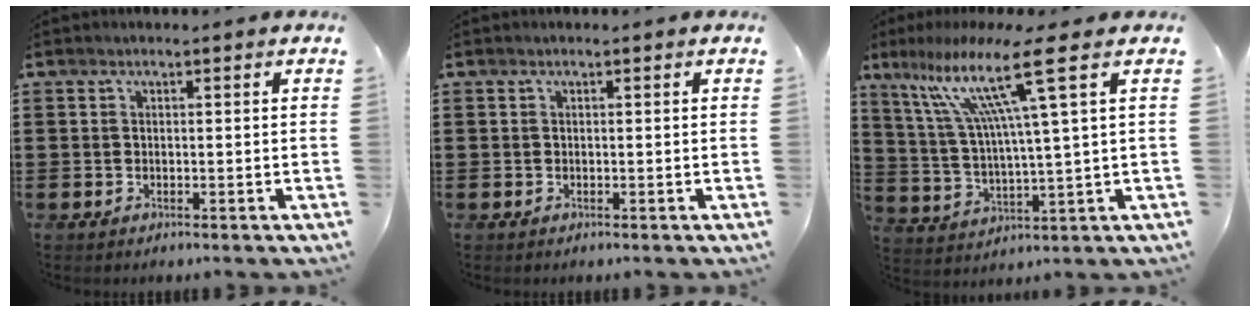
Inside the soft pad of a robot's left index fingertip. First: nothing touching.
{"total": 0.0}
{"total": 13.5, "force": [6.9, 0.2, 11.6], "torque": [-0.246, -0.011, 0.105]}